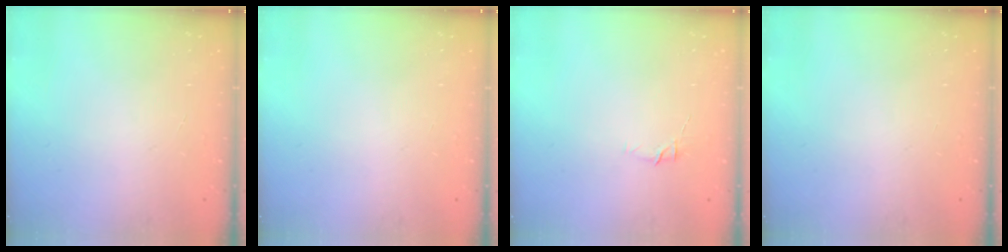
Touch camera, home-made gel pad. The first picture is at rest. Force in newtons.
{"total": 0.0}
{"total": 4.5, "press": 4.4, "slide": 1.0}
{"total": 0.0}